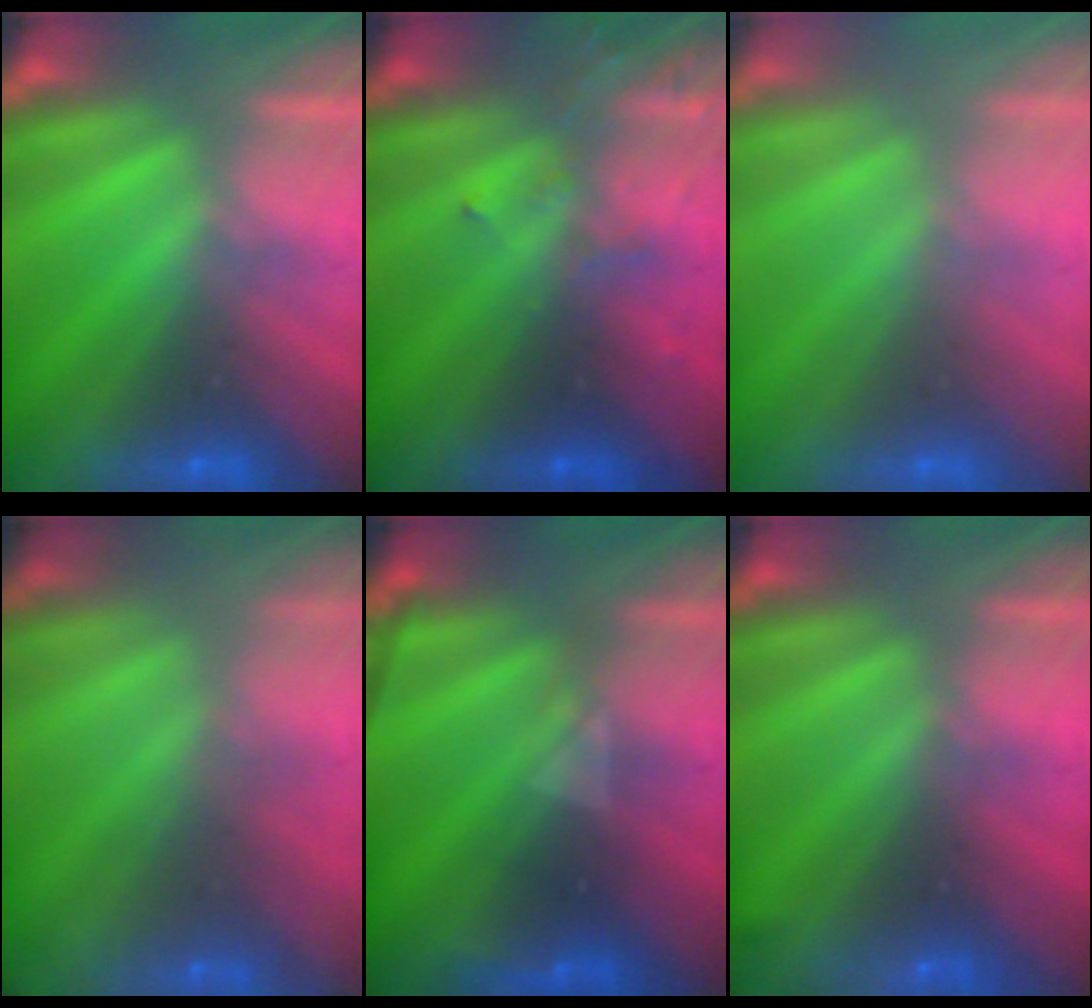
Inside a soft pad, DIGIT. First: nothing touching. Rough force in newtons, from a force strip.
{"total": 3.3}
{"total": 2.5}
{"total": 6.9}
{"total": 2.3}
{"total": 2.4}